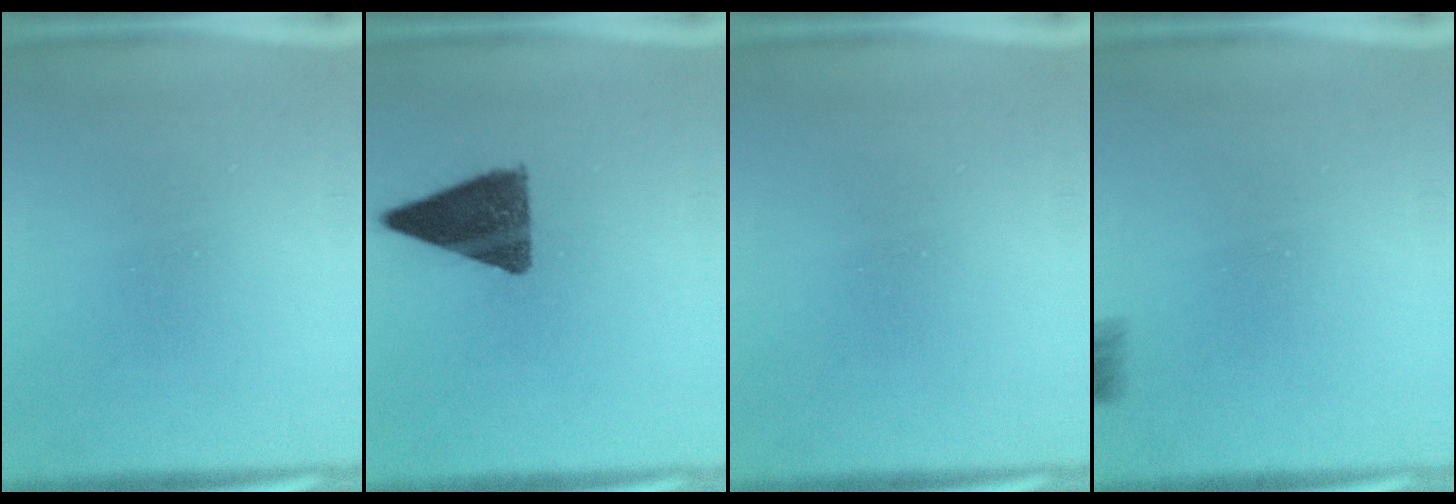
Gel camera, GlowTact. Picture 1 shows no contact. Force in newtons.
{"total": 10.9}
{"total": 0.0}
{"total": 2.1}